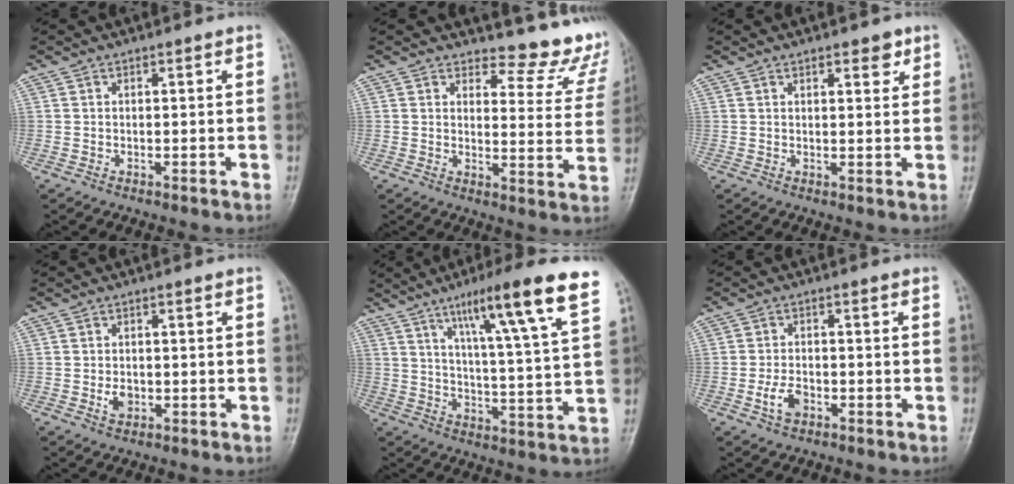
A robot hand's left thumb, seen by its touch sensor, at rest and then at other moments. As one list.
[{"total": 11.7, "force": [10.7, 3.7, 2.7], "torque": [0.004, -0.110, 0.109]}, {"total": 3.3, "force": [2.1, 1.4, 2.2], "torque": [-0.014, -0.009, 0.026]}, {"total": 2.5, "force": [-0.5, 1.8, 1.6], "torque": [-0.023, 0.000, -0.006]}, {"total": 17.3, "force": [10.0, 1.2, 14.0], "torque": [-0.204, -0.039, 0.151]}, {"total": 4.0, "force": [-1.6, 2.4, 2.7], "torque": [-0.049, 0.011, -0.030]}]